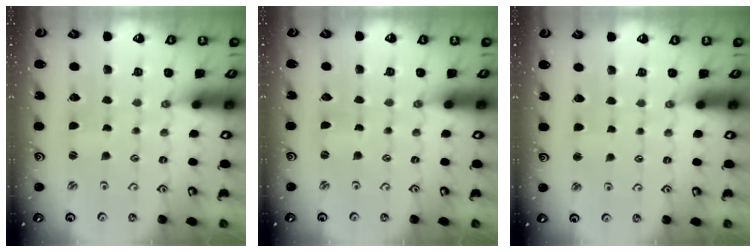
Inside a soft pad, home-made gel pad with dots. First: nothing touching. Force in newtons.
{"total": 0.0}
{"total": 1.6, "press": 1.5, "slide": 0.3}